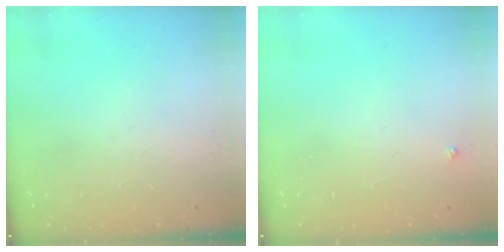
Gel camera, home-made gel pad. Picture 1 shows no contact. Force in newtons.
{"total": 2.7, "press": 2.7, "slide": 0.3}